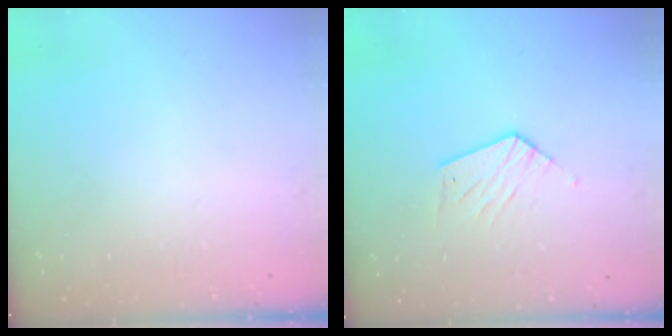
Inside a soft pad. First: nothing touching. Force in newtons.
{"total": 7.6, "press": 7.6, "slide": 0.5}